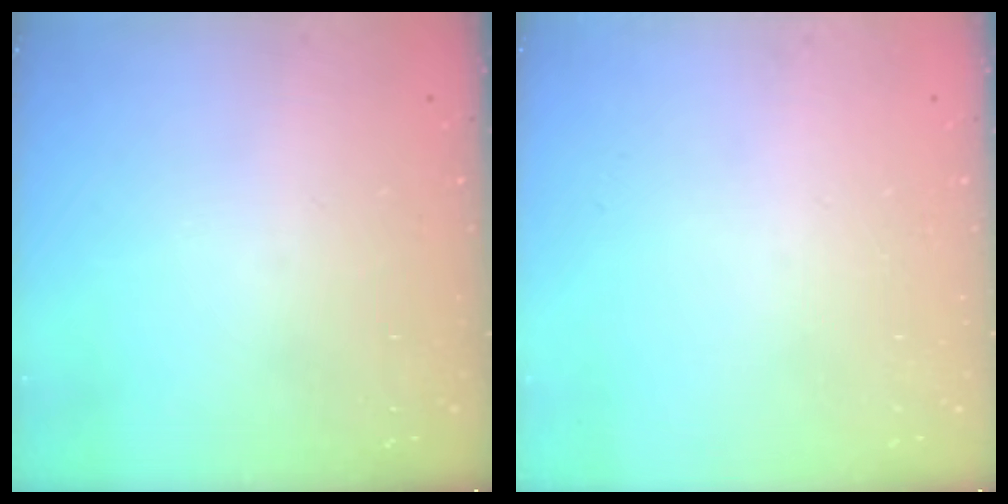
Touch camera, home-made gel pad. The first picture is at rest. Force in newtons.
{"total": 0.0}